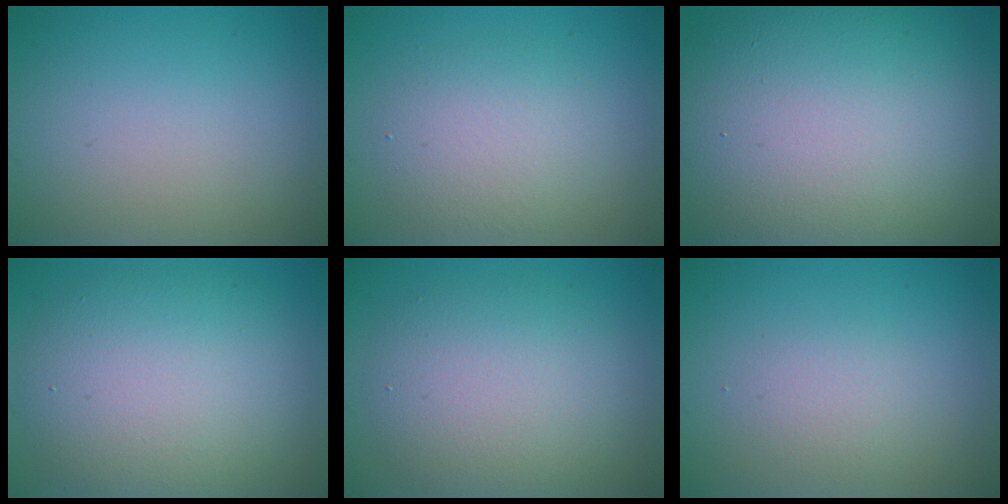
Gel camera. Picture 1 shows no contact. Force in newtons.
{"total": 3.4, "press": 3.4, "slide": 0.2}
{"total": 16.9, "press": 16.8, "slide": 1.6}
{"total": 8.6, "press": 8.6, "slide": 0.3}
{"total": 5.9, "press": 5.9, "slide": 0.4}
{"total": 1.6, "press": 1.6, "slide": 0.1}